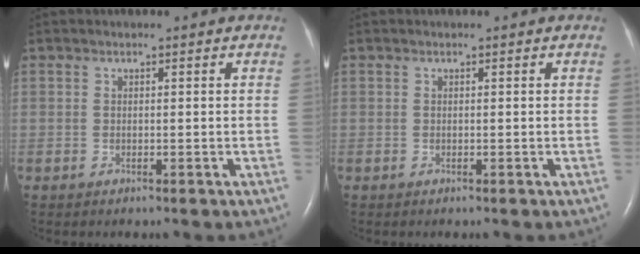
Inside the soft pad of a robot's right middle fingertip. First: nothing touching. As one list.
[{"total": 0.0}]